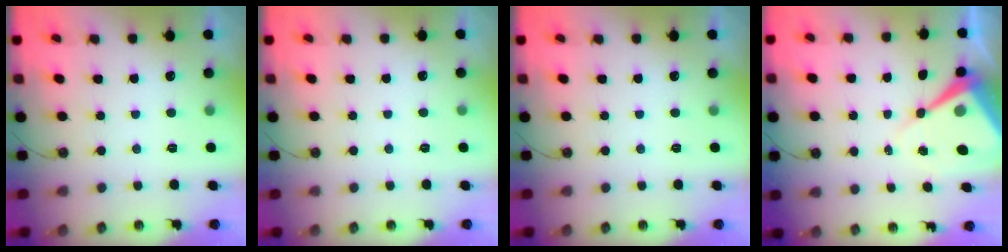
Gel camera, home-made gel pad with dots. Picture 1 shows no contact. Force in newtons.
{"total": 2.8, "press": 2.8, "slide": 0.5}
{"total": 0.0}
{"total": 10.1, "press": 10.1, "slide": 0.8}